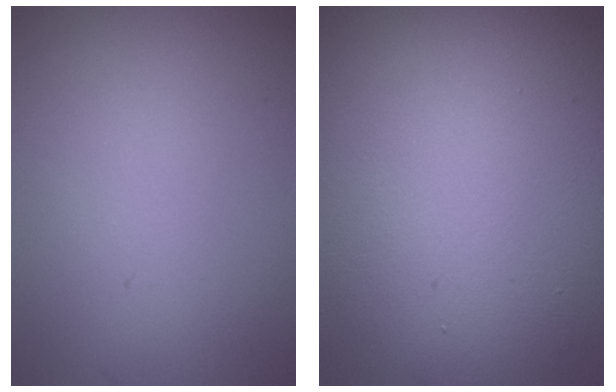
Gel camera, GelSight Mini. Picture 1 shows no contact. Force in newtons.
{"total": 13.1, "press": 13.1, "slide": 1.1}